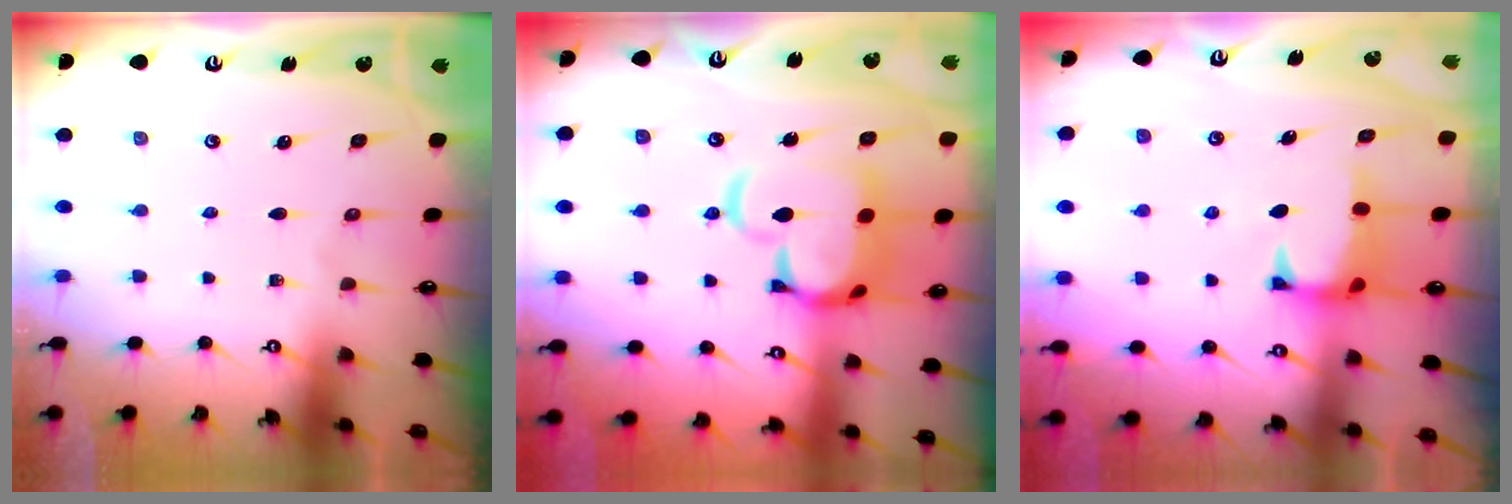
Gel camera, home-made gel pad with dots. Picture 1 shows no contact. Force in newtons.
{"total": 9.0, "press": 8.8, "slide": 1.9}
{"total": 0.8, "press": 0.1, "slide": 0.8}